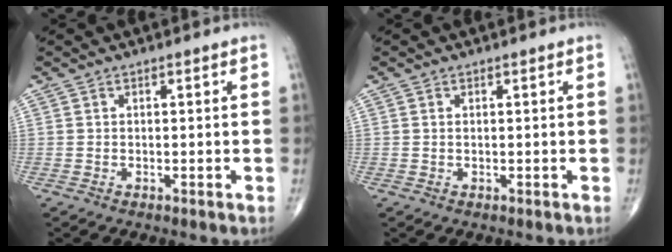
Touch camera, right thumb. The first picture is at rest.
{"total": 0.0}